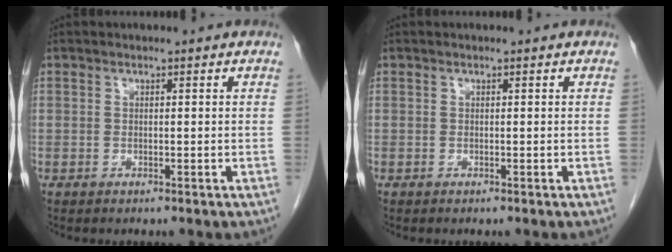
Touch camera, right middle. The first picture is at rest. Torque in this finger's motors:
{"motor_torque": [0.36, 0.07, -0.06, 0.00]}